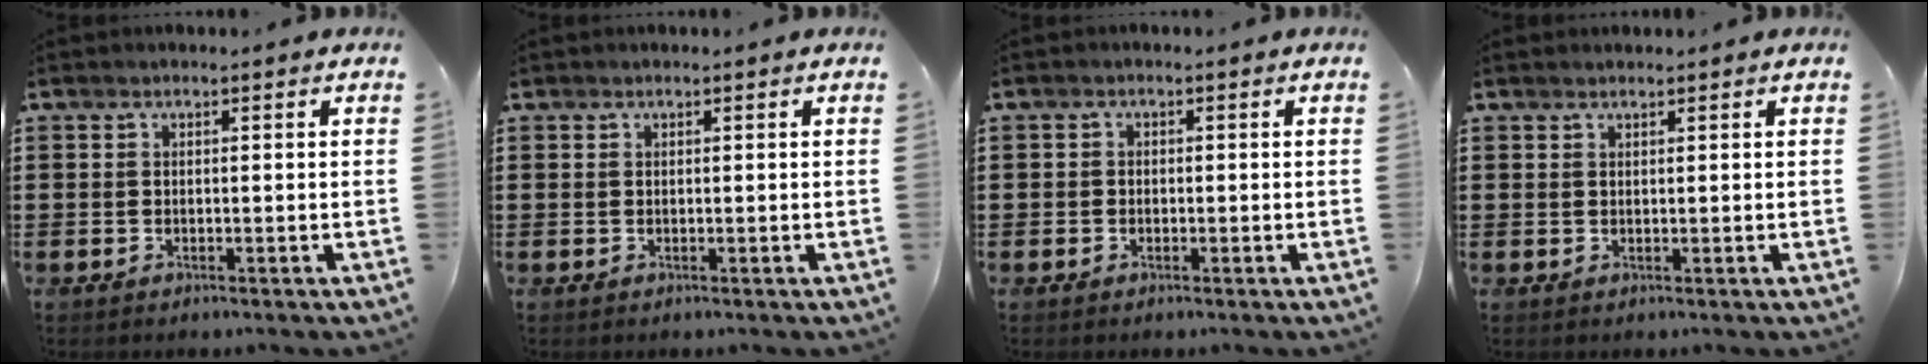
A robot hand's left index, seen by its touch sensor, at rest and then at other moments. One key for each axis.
{"total": 0.0}
{"total": 0.9, "fx": -0.3, "fy": 0.8, "fz": 0.2, "tx": -0.006, "ty": 0.002, "tz": -0.007}
{"total": 0.7, "fx": 0.6, "fy": 0.0, "fz": 0.2, "tx": -0.004, "ty": -0.001, "tz": 0.013}